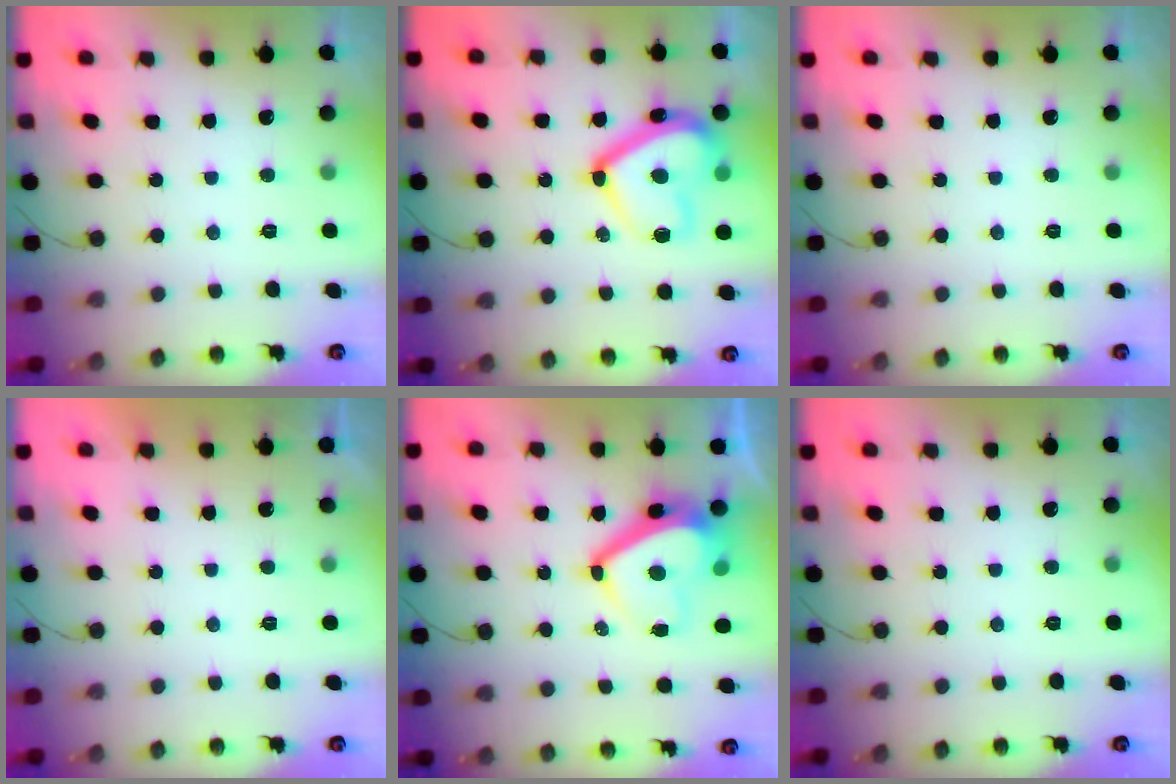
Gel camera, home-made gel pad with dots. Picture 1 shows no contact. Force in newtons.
{"total": 17.8, "press": 17.7, "slide": 1.9}
{"total": 0.0}
{"total": 2.0, "press": 2.0, "slide": 0.6}
{"total": 12.6, "press": 12.6, "slide": 1.5}
{"total": 0.0}